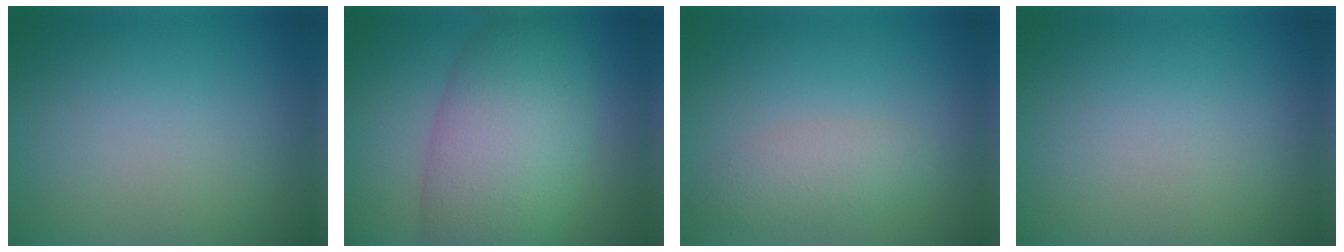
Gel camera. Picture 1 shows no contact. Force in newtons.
{"total": 9.5, "press": 9.5, "slide": 0.5}
{"total": 2.5, "press": 2.5, "slide": 0.2}
{"total": 0.0}